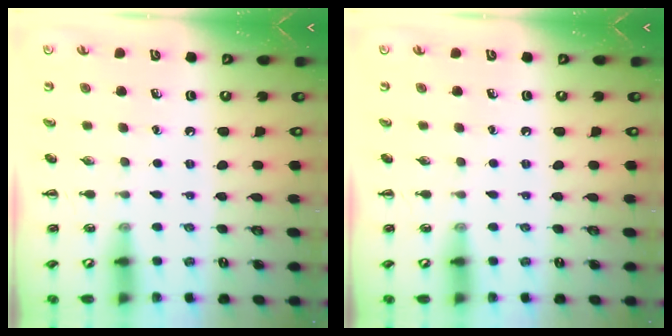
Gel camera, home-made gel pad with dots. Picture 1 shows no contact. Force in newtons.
{"total": 0.0}